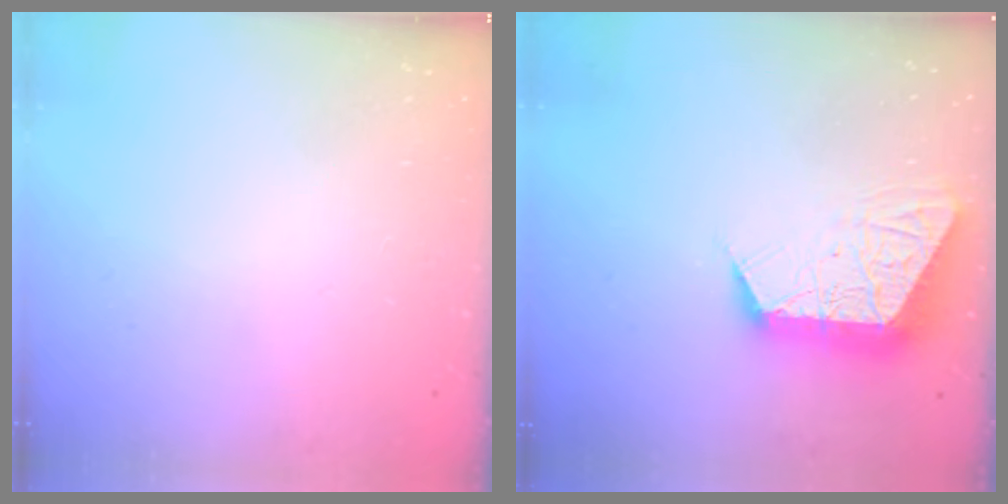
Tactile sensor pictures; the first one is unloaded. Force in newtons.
{"total": 12.2, "press": 12.1, "slide": 1.2}